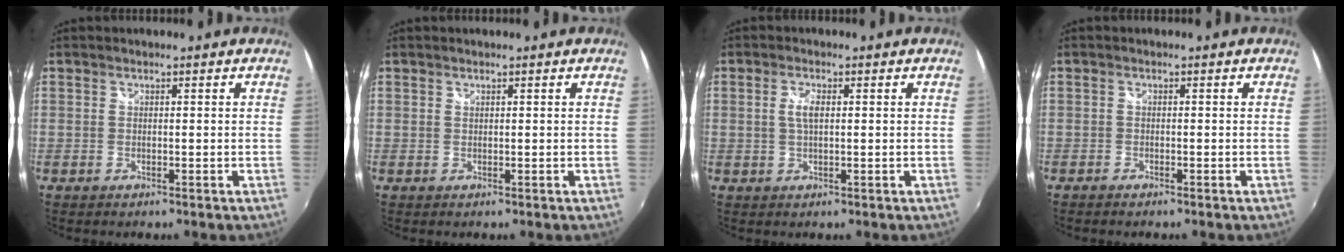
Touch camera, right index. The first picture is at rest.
{"total": 0.0}
{"total": 2.6, "force": [0.3, 1.0, 2.4], "torque": [-0.047, 0.002, 0.005]}
{"total": 1.0, "force": [-0.9, 0.3, 0.4], "torque": [-0.010, -0.003, -0.018]}